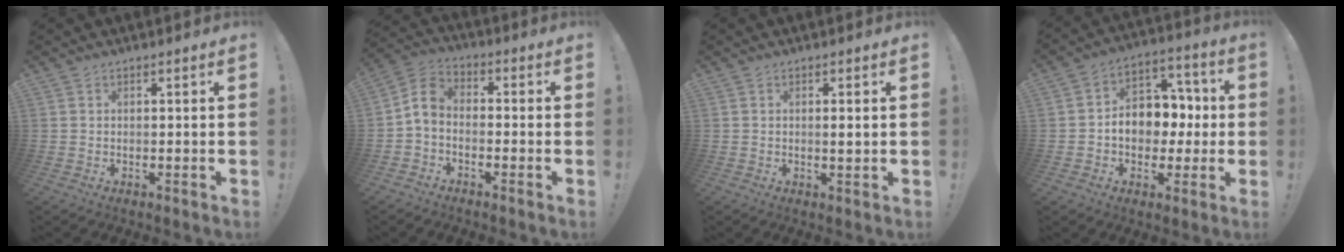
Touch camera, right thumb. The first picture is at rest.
{"total": 6.4, "force": [-1.8, 4.4, 4.2], "torque": [-0.083, 0.017, -0.028]}
{"total": 1.7, "force": [0.1, 0.1, 1.7], "torque": [-0.019, -0.006, -0.003]}
{"total": 11.4, "force": [-1.2, 9.6, 6.0], "torque": [-0.076, 0.016, -0.009]}